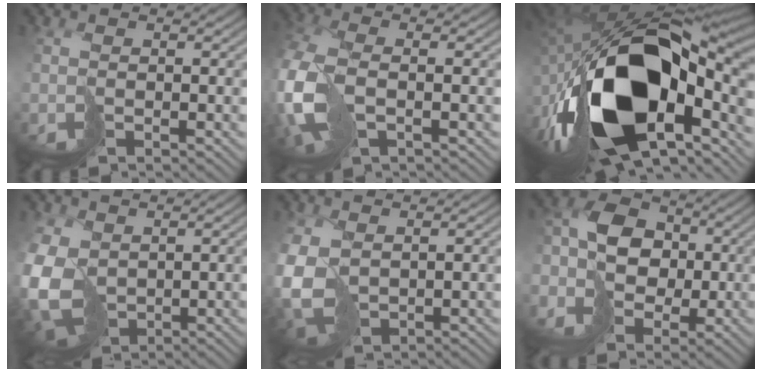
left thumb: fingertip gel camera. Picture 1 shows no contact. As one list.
[{"total": 10.4, "force": [-2.2, 6.2, 8.0], "torque": [-0.244, -0.031, -0.034]}, {"total": 21.8, "force": [-5.8, 13.2, 16.3], "torque": [-0.356, -0.049, -0.078]}, {"total": 10.1, "force": [0.0, 7.6, 6.7], "torque": [-0.209, -0.031, 0.010]}, {"total": 7.7, "force": [-0.5, 5.4, 5.4], "torque": [-0.164, -0.023, 0.003]}, {"total": 9.0, "force": [-1.1, 7.5, 4.8], "torque": [-0.104, -0.008, -0.029]}]